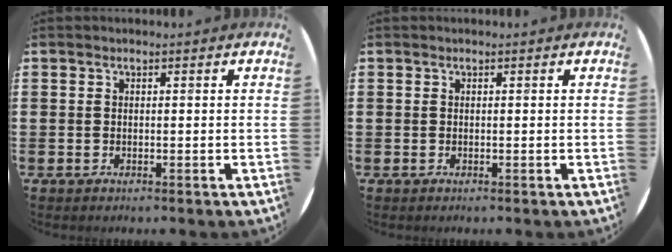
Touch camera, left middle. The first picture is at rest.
{"total": 0.0}